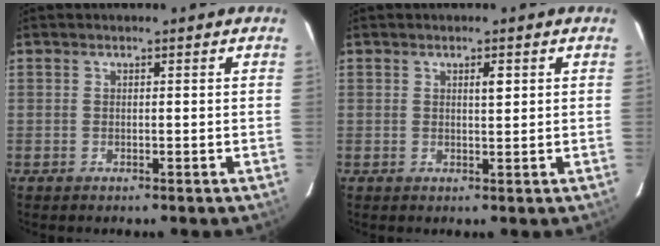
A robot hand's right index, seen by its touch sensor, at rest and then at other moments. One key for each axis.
{"total": 1.5, "fx": 0.6, "fy": 0.3, "fz": 1.3, "tx": -0.020, "ty": 0.000, "tz": 0.009}